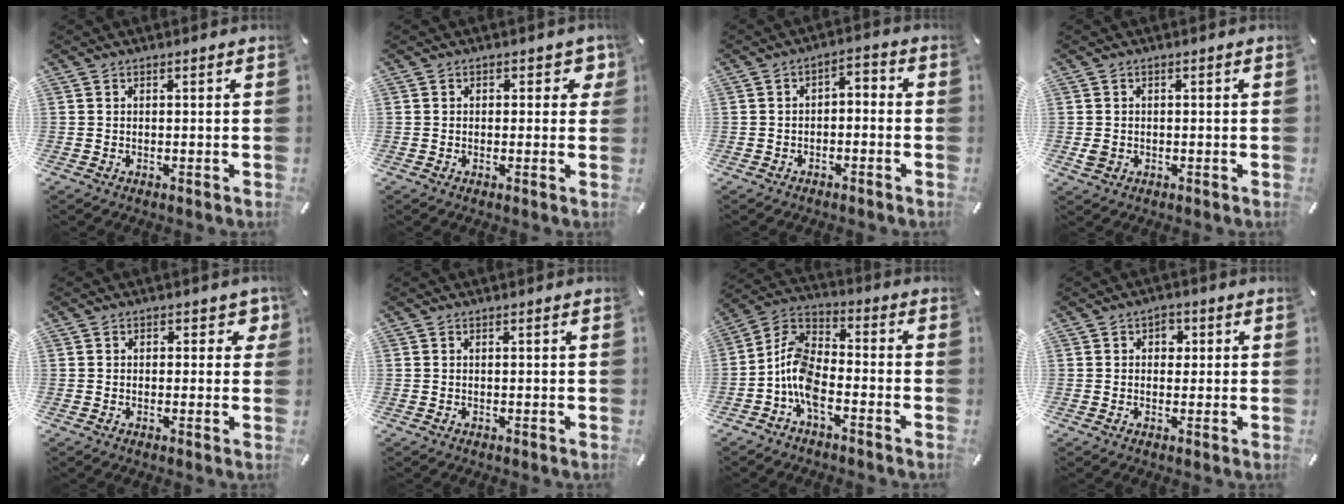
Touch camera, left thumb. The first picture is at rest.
{"total": 3.2, "force": [0.8, 2.2, 2.1], "torque": [-0.012, -0.002, 0.006]}
{"total": 3.6, "force": [-2.6, 1.8, 1.7], "torque": [-0.027, 0.020, -0.052]}
{"total": 2.1, "force": [-0.4, 1.8, 0.9], "torque": [-0.007, 0.001, -0.009]}
{"total": 3.2, "force": [0.9, 2.3, 2.1], "torque": [-0.011, -0.001, 0.007]}
{"total": 0.0}
{"total": 9.8, "force": [-5.2, 5.3, 6.4], "torque": [-0.147, 0.006, -0.104]}
{"total": 3.1, "force": [0.5, 2.5, 1.6], "torque": [-0.012, 0.000, 0.000]}